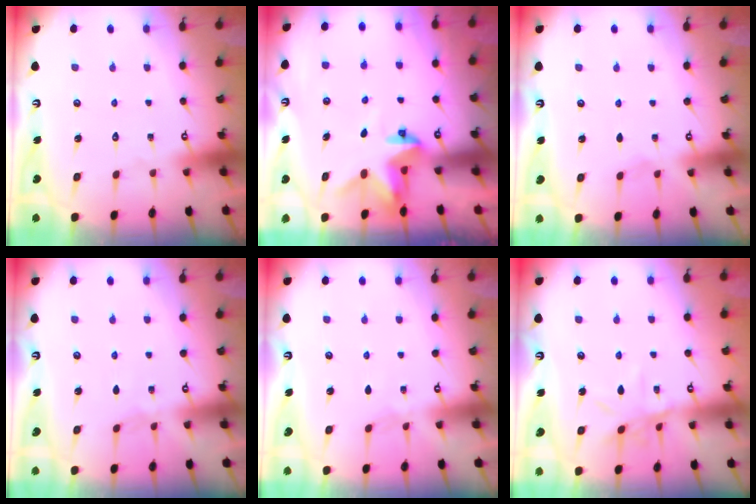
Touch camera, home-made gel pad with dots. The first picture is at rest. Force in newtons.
{"total": 3.0, "press": 3.0, "slide": 0.0}
{"total": 3.8, "press": 2.9, "slide": 2.4}
{"total": 2.3, "press": 2.2, "slide": 0.5}
{"total": 2.3, "press": 2.2, "slide": 0.5}
{"total": 8.0, "press": 7.9, "slide": 0.5}